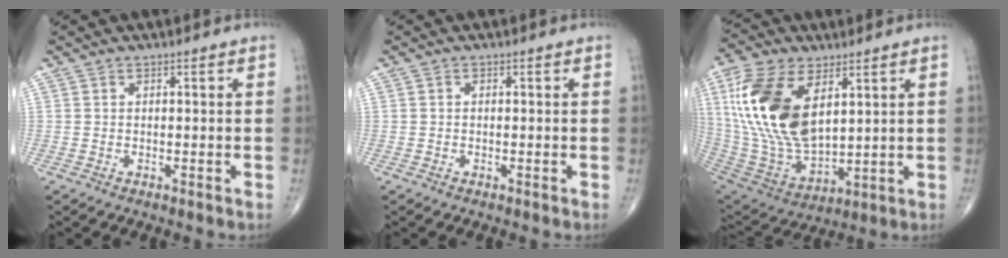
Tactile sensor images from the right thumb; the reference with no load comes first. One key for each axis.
{"total": 0.6, "fx": 0.0, "fy": 0.4, "fz": 0.4, "tx": -0.008, "ty": 0.001, "tz": 0.000}
{"total": 22.1, "fx": 6.7, "fy": 11.9, "fz": 17.4, "tx": -0.346, "ty": -0.031, "tz": 0.134}